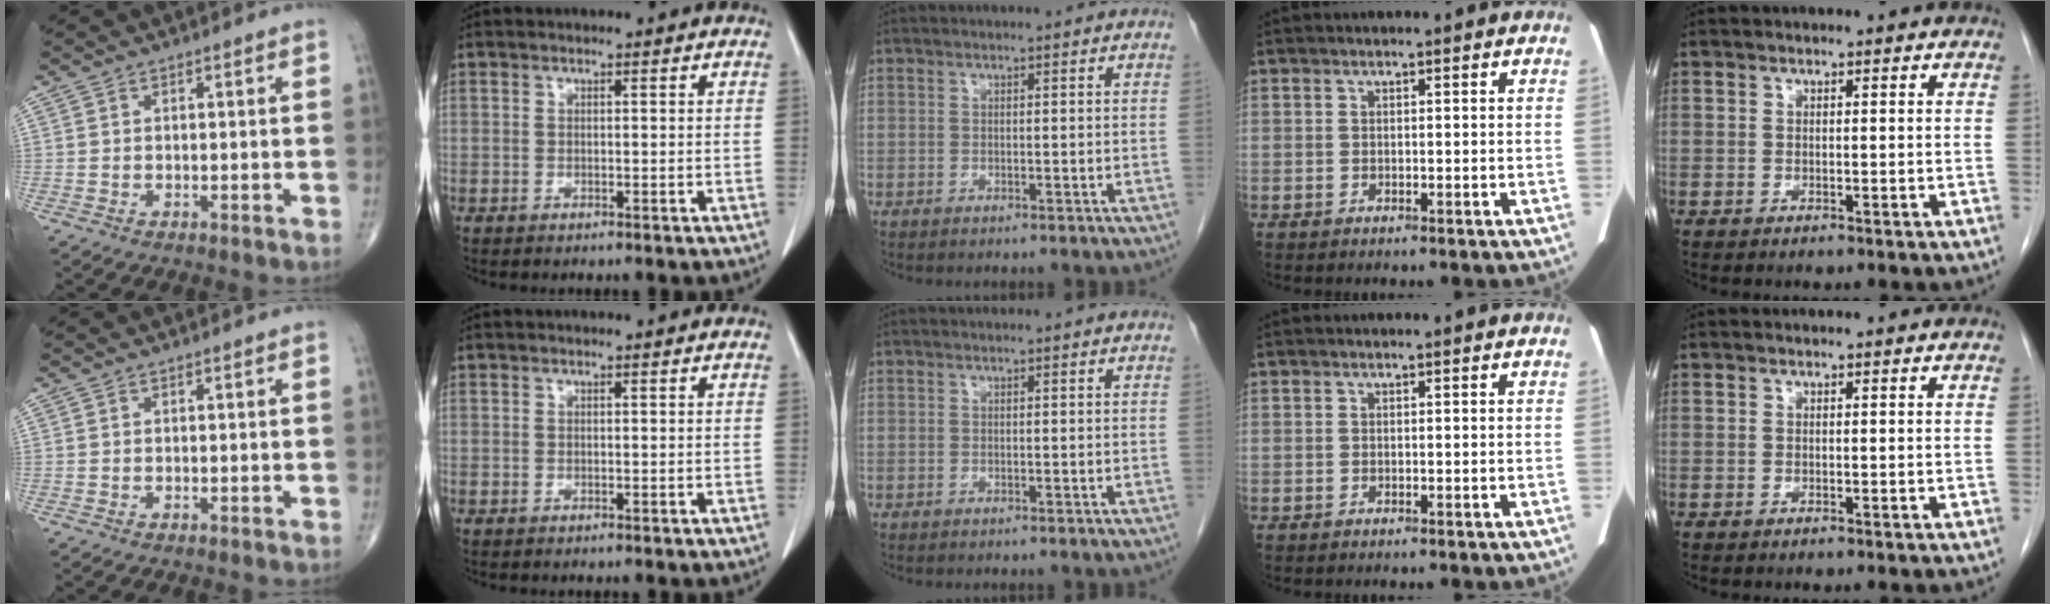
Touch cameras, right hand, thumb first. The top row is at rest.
{}